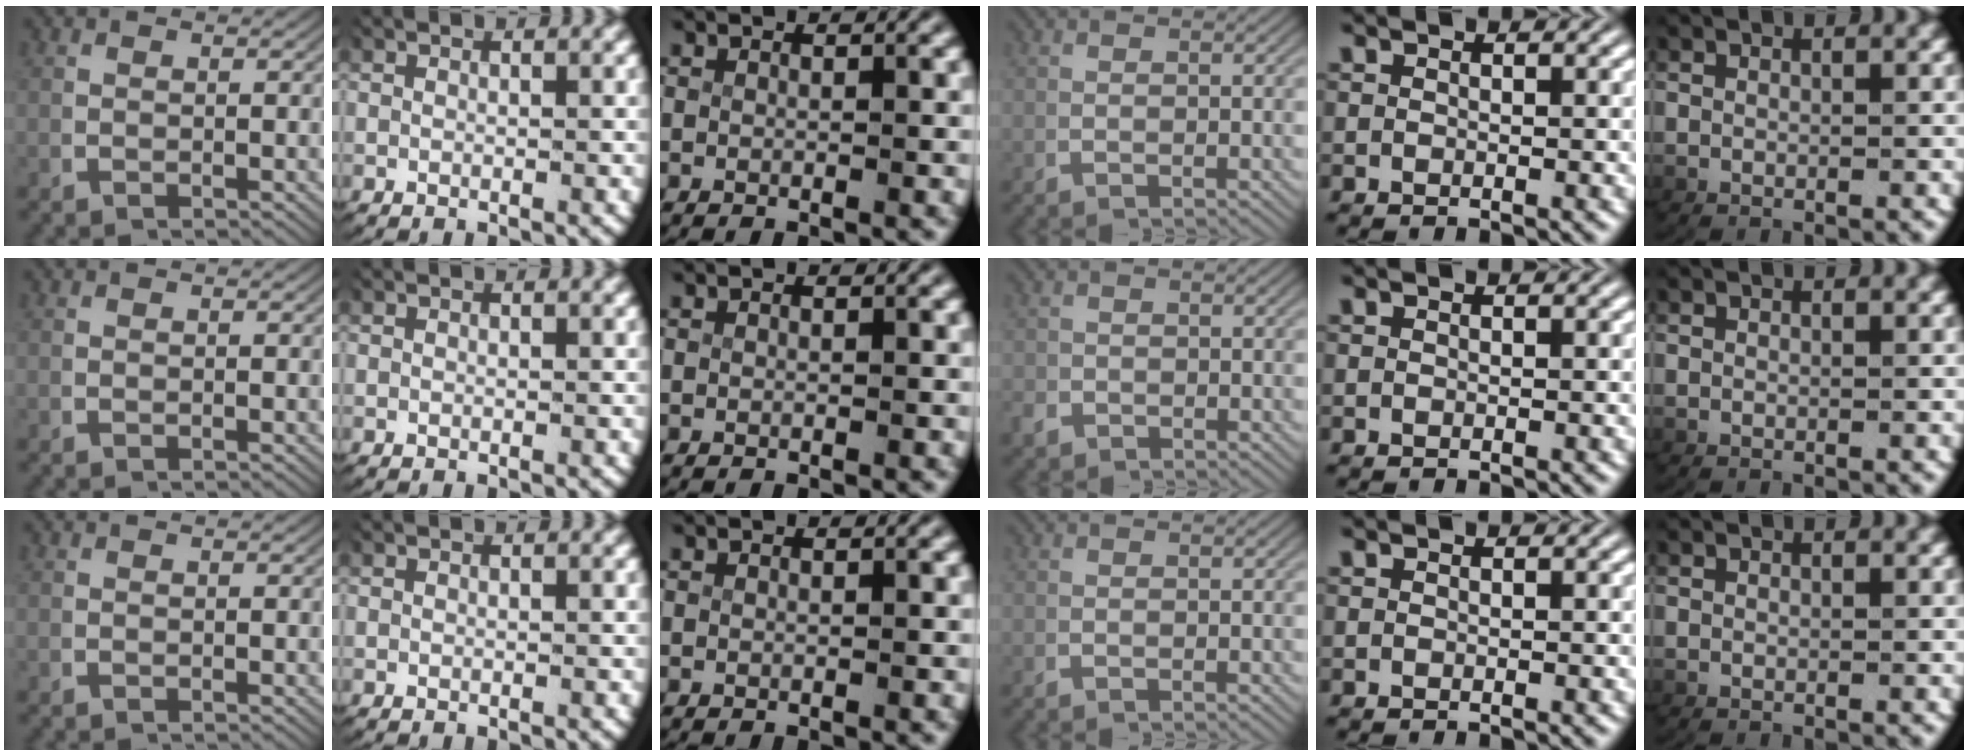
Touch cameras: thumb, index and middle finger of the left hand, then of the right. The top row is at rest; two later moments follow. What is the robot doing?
{"motion": "lift_and_place", "object": "paper"}